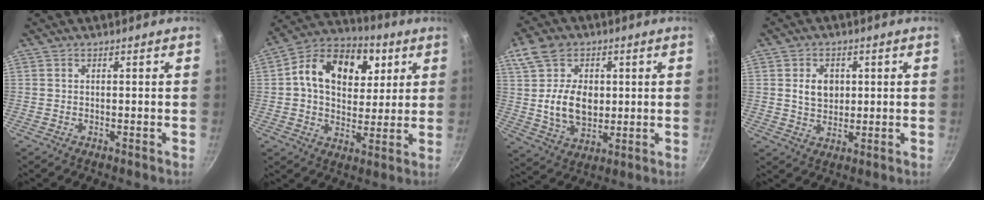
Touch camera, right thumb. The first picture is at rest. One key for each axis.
{"total": 18.4, "fx": 5.4, "fy": 12.9, "fz": 11.9, "tx": -0.164, "ty": 0.004, "tz": 0.072}
{"total": 12.9, "fx": 1.5, "fy": 9.4, "fz": 8.8, "tx": -0.124, "ty": -0.013, "tz": 0.027}
{"total": 5.9, "fx": 1.1, "fy": 4.5, "fz": 3.6, "tx": -0.041, "ty": -0.004, "tz": 0.020}